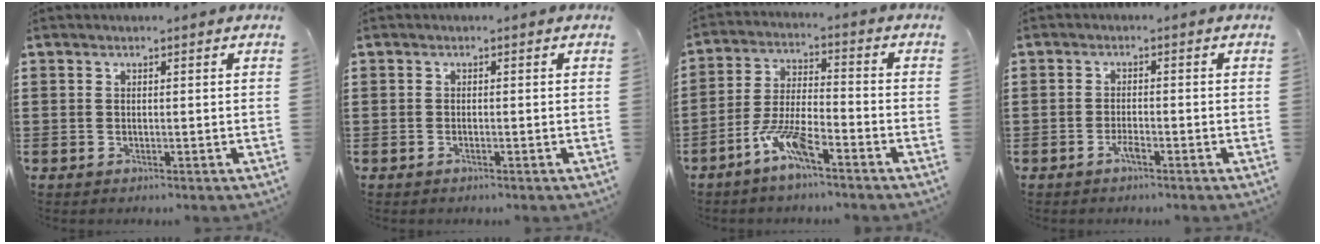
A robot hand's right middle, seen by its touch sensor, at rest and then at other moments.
{"total": 0.5, "force": [-0.4, 0.0, 0.4], "torque": [-0.009, -0.005, -0.006]}
{"total": 7.5, "force": [-5.0, 1.3, 5.5], "torque": [-0.130, -0.008, -0.097]}
{"total": 1.9, "force": [-1.3, 0.4, 1.4], "torque": [-0.035, -0.004, -0.025]}